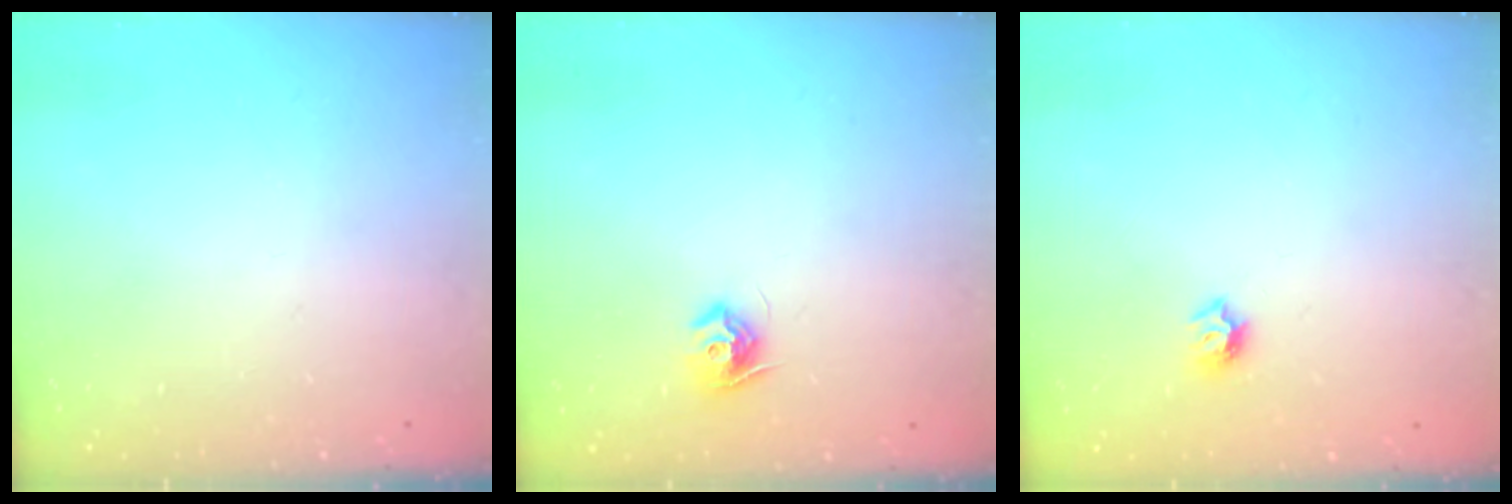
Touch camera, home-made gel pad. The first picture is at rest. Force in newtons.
{"total": 8.2, "press": 8.2, "slide": 0.1}
{"total": 5.7, "press": 5.6, "slide": 0.8}